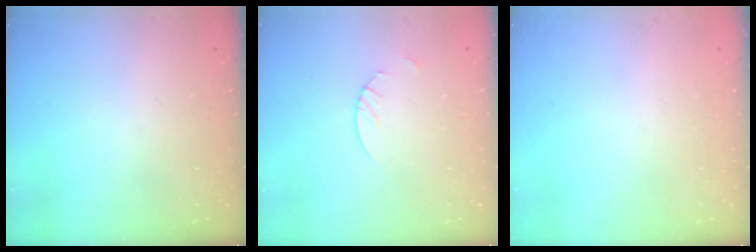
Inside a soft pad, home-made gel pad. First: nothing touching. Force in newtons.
{"total": 1.8, "press": 1.8, "slide": 0.2}
{"total": 0.0}